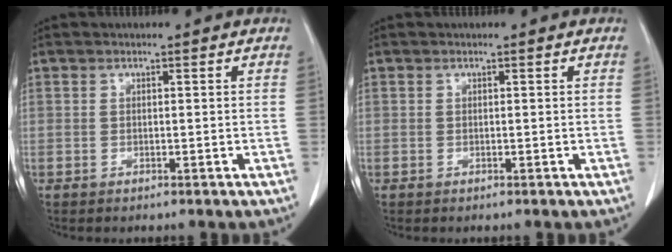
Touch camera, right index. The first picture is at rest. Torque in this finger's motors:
{"motor_torque": [0.00, 0.00, 0.00, 0.00]}